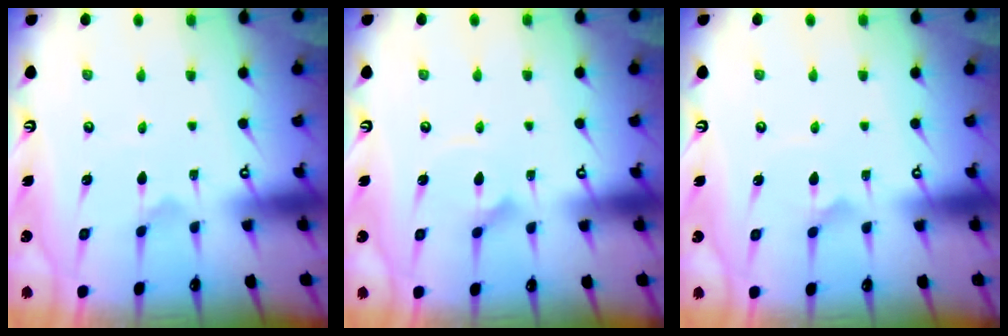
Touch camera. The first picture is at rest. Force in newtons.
{"total": 3.4, "press": 3.3, "slide": 0.3}
{"total": 2.3, "press": 2.3, "slide": 0.0}